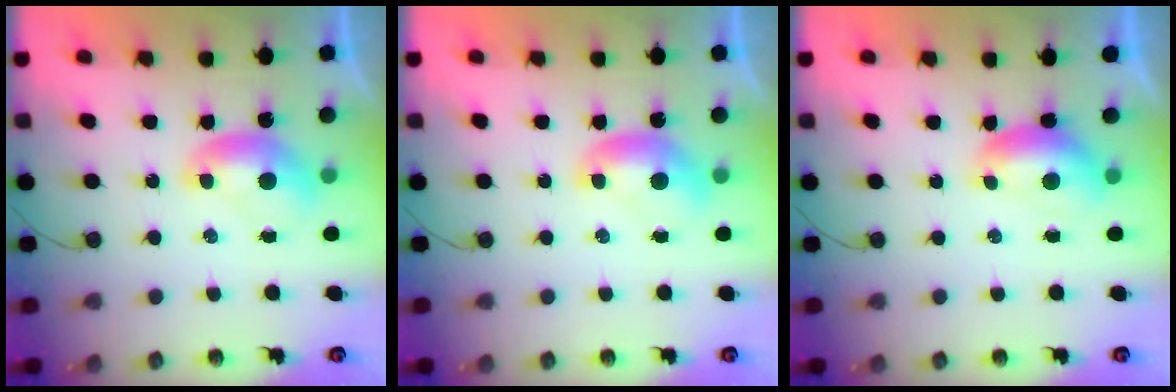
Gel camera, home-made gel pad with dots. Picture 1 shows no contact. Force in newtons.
{"total": 0.0}
{"total": 1.4, "press": 1.0, "slide": 0.9}